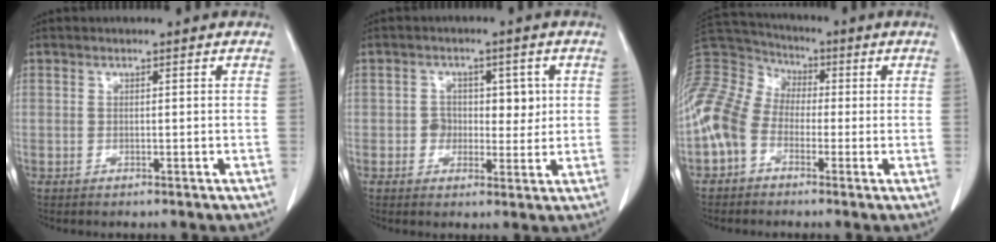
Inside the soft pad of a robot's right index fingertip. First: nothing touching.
{"total": 4.6, "force": [0.4, 3.6, 2.9], "torque": [-0.026, 0.012, 0.006]}
{"total": 10.5, "force": [-2.4, 8.5, 5.7], "torque": [-0.150, 0.042, -0.053]}